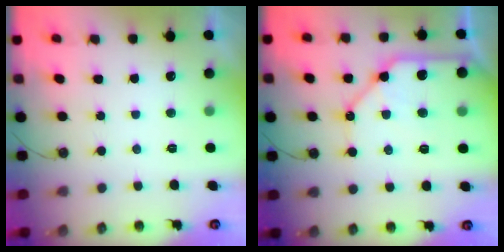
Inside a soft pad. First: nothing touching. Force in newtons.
{"total": 14.7, "press": 14.6, "slide": 1.6}